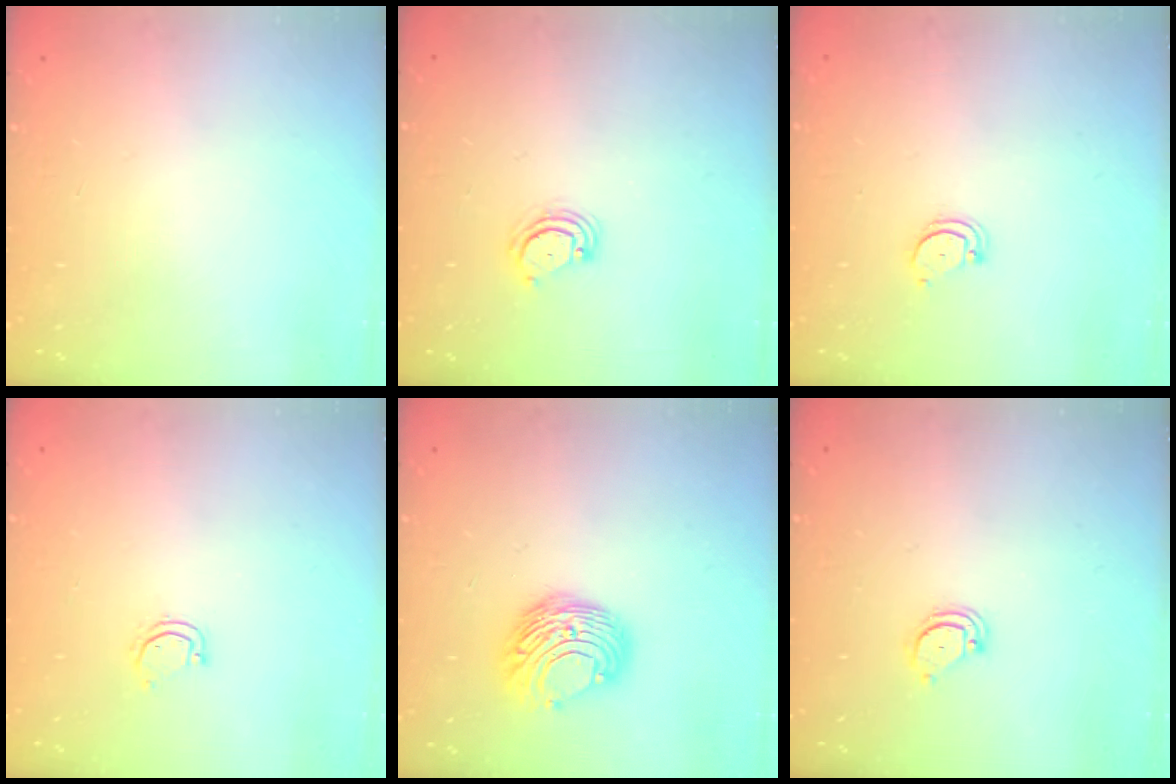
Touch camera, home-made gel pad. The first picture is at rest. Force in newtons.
{"total": 4.2, "press": 4.1, "slide": 0.3}
{"total": 3.5, "press": 3.4, "slide": 0.3}
{"total": 3.0, "press": 3.0, "slide": 0.2}
{"total": 9.1, "press": 9.1, "slide": 0.4}
{"total": 2.4, "press": 2.4, "slide": 0.2}